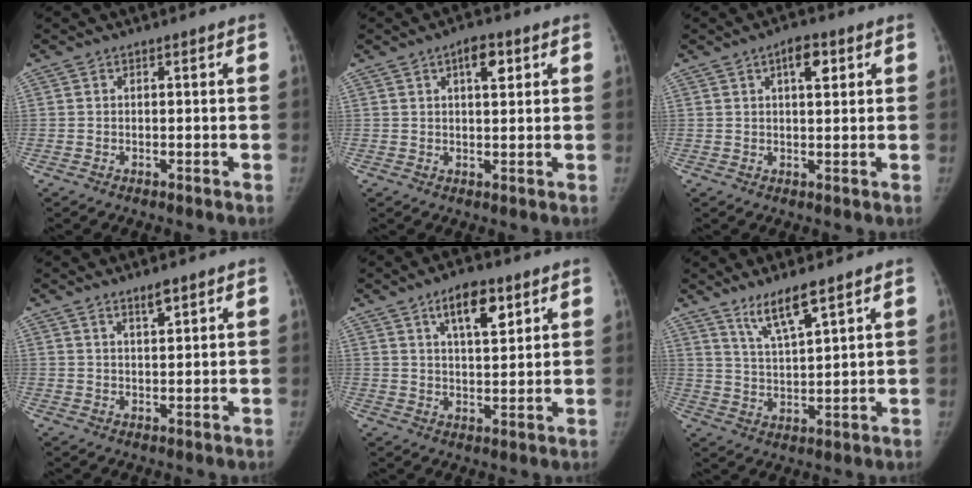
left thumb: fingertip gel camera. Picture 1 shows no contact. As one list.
[{"total": 4.8, "force": [2.2, 2.1, 3.7], "torque": [-0.046, -0.005, 0.031]}, {"total": 4.8, "force": [2.1, 2.1, 3.7], "torque": [-0.047, -0.004, 0.030]}, {"total": 2.9, "force": [2.2, 0.6, 1.8], "torque": [-0.028, -0.017, 0.041]}, {"total": 8.7, "force": [4.8, 3.5, 6.4], "torque": [-0.084, -0.026, 0.078]}, {"total": 7.9, "force": [5.6, 1.3, 5.4], "torque": [-0.100, -0.039, 0.112]}]